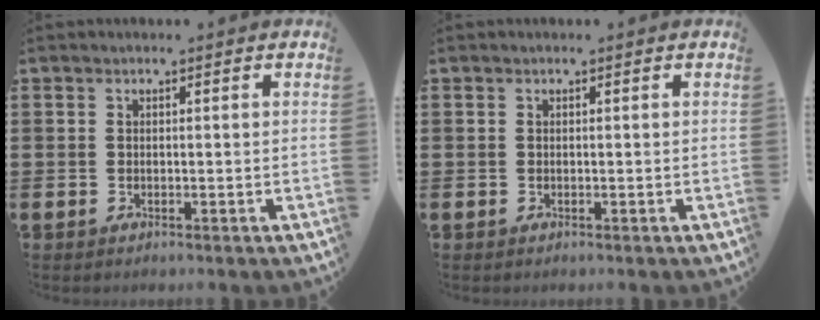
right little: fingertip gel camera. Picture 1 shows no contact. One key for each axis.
{"total": 0.0}